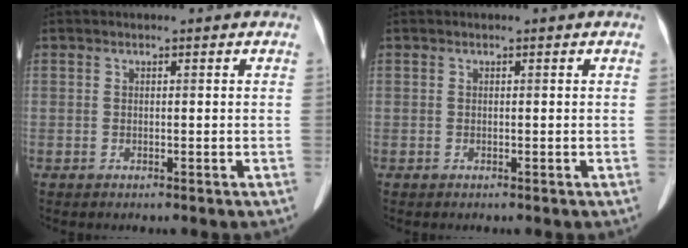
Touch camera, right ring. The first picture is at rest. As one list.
[{"total": 0.0}]